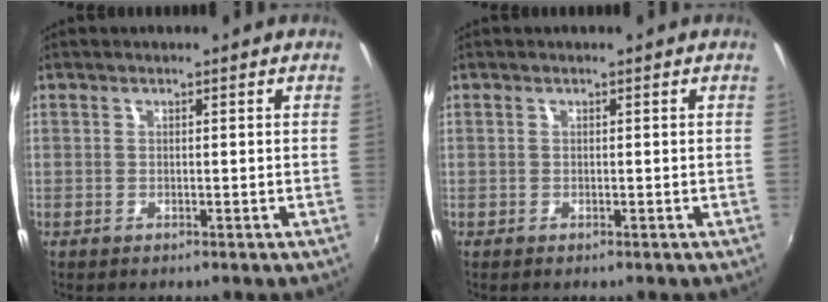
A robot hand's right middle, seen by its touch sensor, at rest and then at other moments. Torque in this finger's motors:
{"motor_torque": [0.15, -0.26, -0.01, 0.00]}